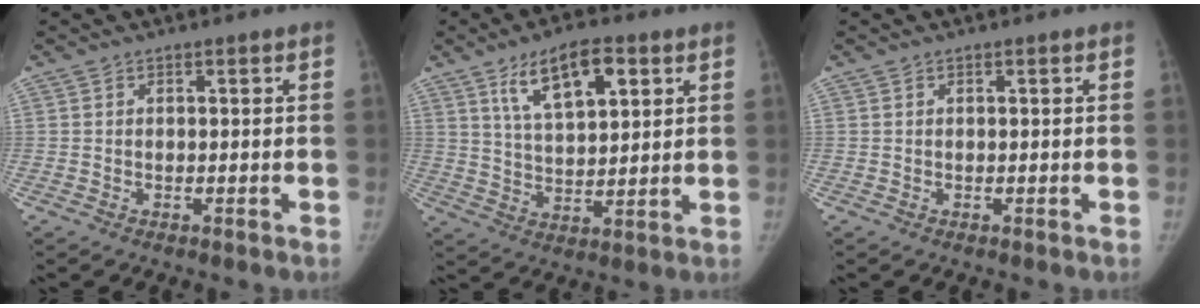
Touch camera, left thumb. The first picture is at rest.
{"total": 11.4, "force": [5.6, 5.0, 8.6], "torque": [-0.125, -0.020, 0.102]}
{"total": 0.0}